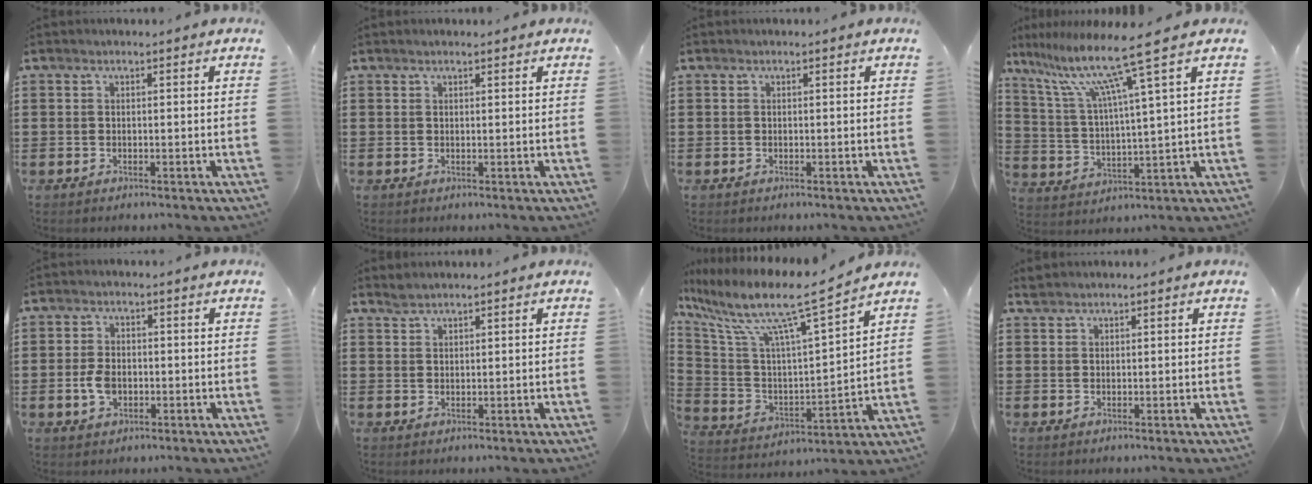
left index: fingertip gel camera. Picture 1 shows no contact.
{"total": 0.6, "force": [0.5, 0.1, 0.3], "torque": [-0.006, 0.001, 0.010]}
{"total": 0.0}
{"total": 11.3, "force": [7.6, -0.2, 8.5], "torque": [-0.187, -0.030, 0.121]}
{"total": 3.9, "force": [-0.6, 2.4, 2.9], "torque": [-0.069, 0.000, -0.015]}
{"total": 1.3, "force": [1.3, 0.2, 0.2], "torque": [-0.006, 0.000, 0.025]}
{"total": 11.8, "force": [9.1, 1.0, 7.5], "torque": [-0.171, -0.065, 0.143]}
{"total": 0.9, "force": [0.9, 0.2, 0.1], "torque": [-0.004, 0.002, 0.017]}